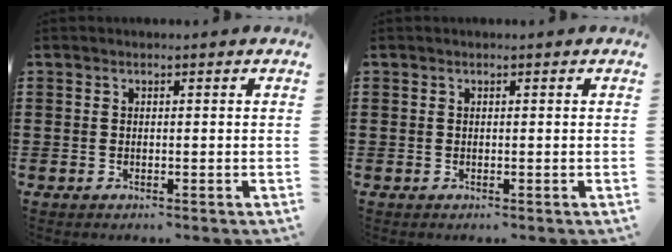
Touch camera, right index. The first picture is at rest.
{"total": 0.0}